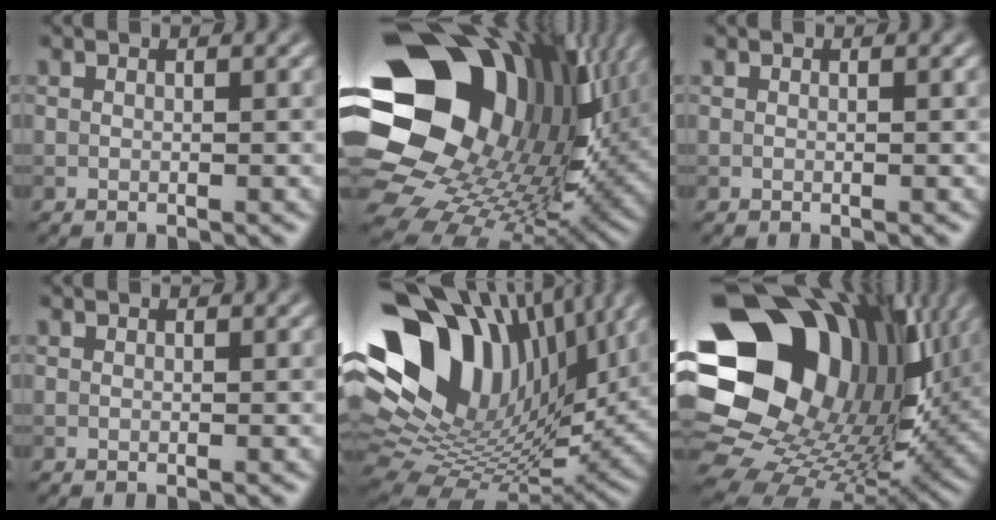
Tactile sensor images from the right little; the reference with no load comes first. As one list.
[{"total": 21.9, "force": [5.0, 17.1, 12.8], "torque": [-0.277, -0.026, 0.091]}, {"total": 0.0}, {"total": 0.0}, {"total": 17.0, "force": [6.8, 10.9, 11.2], "torque": [-0.216, 0.024, 0.127]}, {"total": 19.9, "force": [5.2, 15.3, 11.5], "torque": [-0.228, -0.018, 0.104]}]